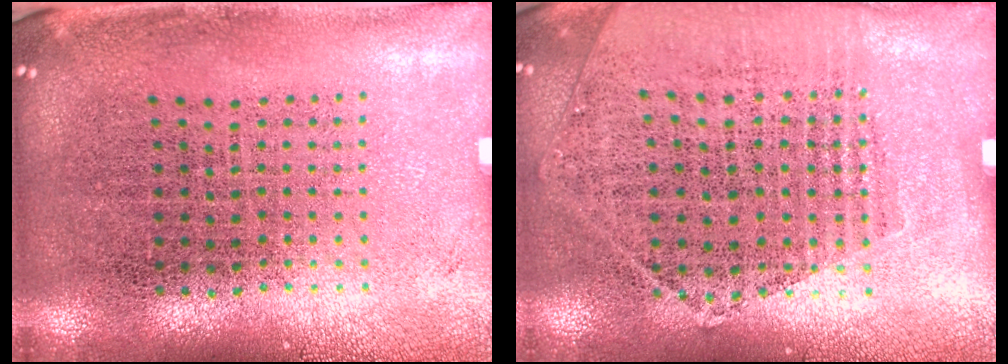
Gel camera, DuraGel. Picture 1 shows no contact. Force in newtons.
{"total": 1.1, "press": 0.9, "slide": 0.5}